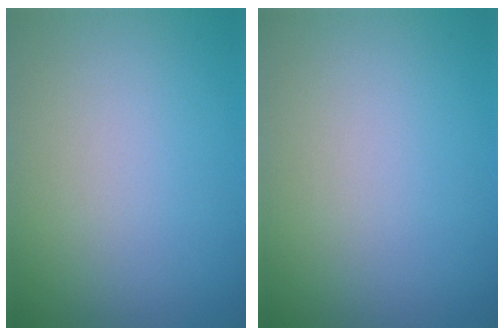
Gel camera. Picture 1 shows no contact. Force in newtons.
{"total": 0.0}